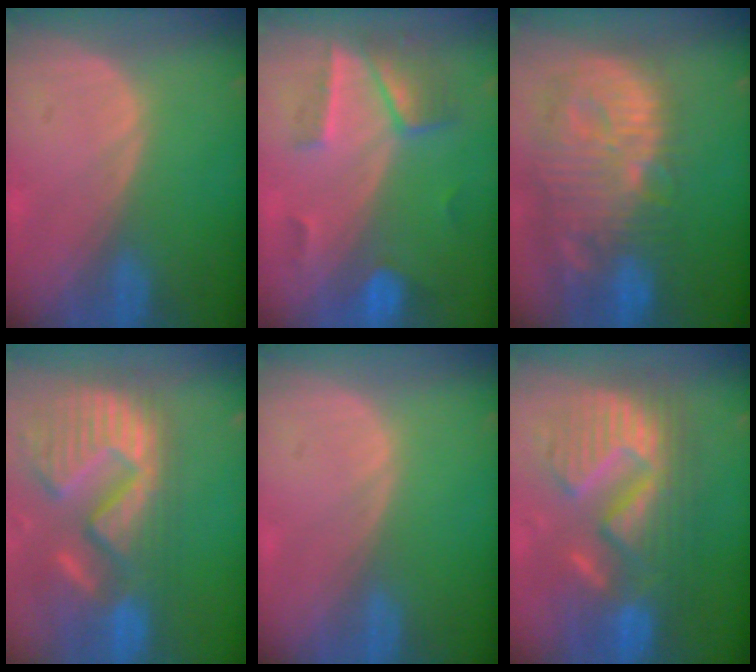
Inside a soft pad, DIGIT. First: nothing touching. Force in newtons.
{"total": 7.2, "press": 6.3, "slide": 3.4}
{"total": 14.2, "press": 12.4, "slide": 6.9}
{"total": 14.7, "press": 12.3, "slide": 8.2}
{"total": 0.0}
{"total": 12.7, "press": 12.7, "slide": 1.3}